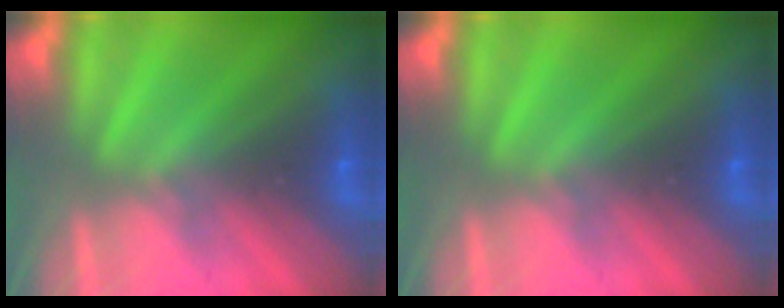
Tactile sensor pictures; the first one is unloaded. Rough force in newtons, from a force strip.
{"total": 0.0}